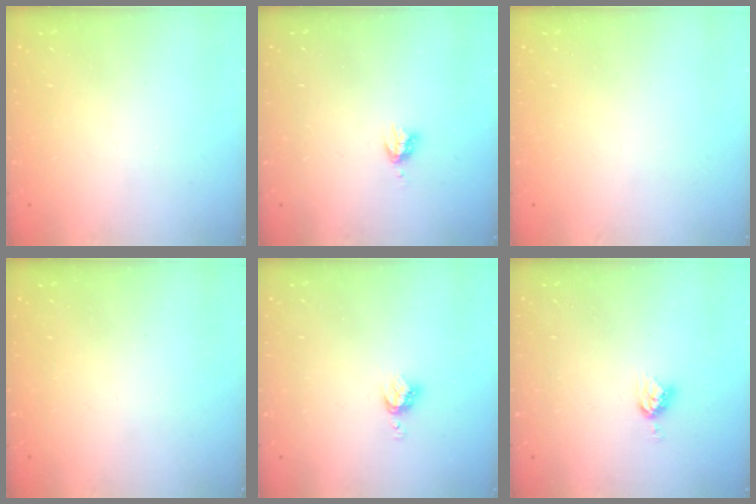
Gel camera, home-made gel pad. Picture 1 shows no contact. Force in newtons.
{"total": 3.1, "press": 3.1, "slide": 0.4}
{"total": 0.0}
{"total": 0.0}
{"total": 3.2, "press": 3.1, "slide": 0.4}
{"total": 4.5, "press": 4.4, "slide": 0.5}